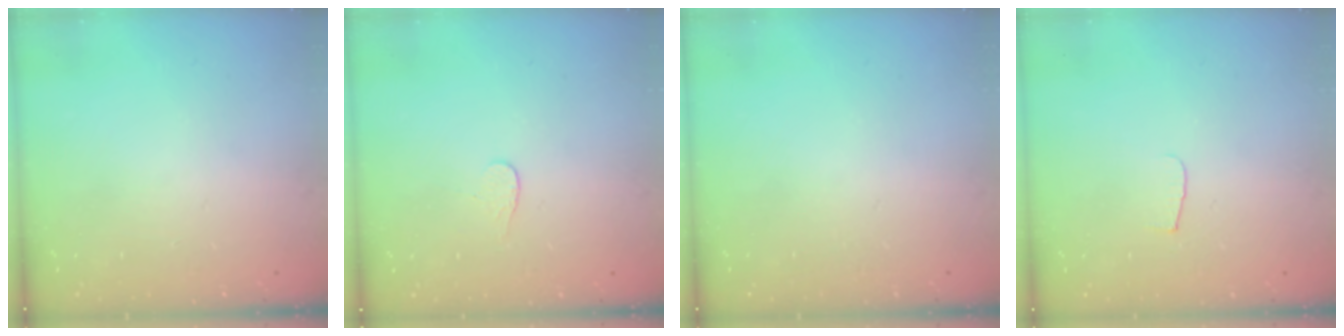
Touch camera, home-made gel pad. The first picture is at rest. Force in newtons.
{"total": 3.4, "press": 3.4, "slide": 0.4}
{"total": 0.0}
{"total": 3.8, "press": 3.8, "slide": 0.4}